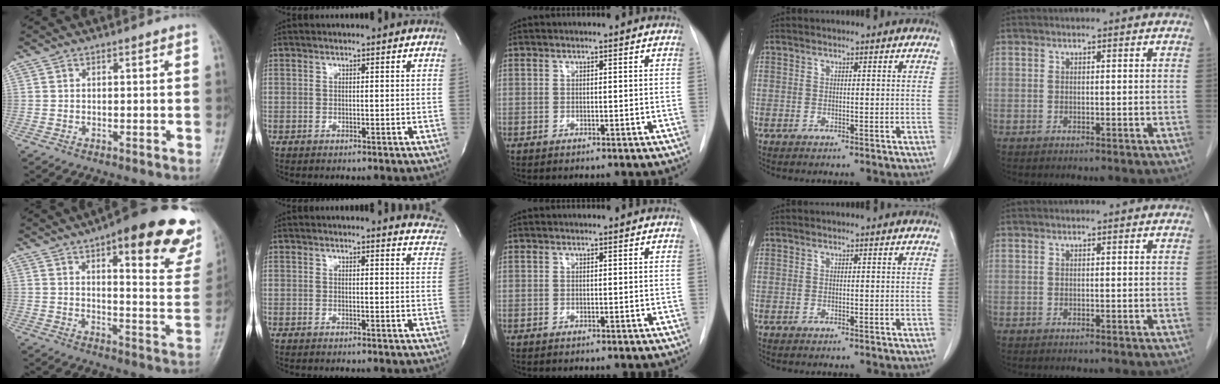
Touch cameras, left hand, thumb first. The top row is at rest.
{"thumb": {"total": 24.6, "force": [14.6, 7.5, 18.3], "torque": [-0.193, -0.047, 0.178]}, "index": {"total": 7.8, "force": [7.7, 1.0, 0.6], "torque": [0.022, -0.053, 0.044]}}